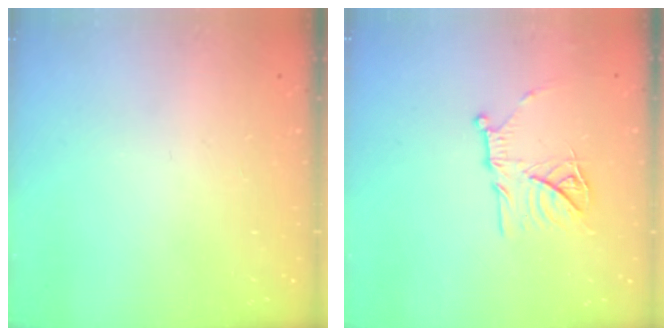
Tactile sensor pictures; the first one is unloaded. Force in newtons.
{"total": 14.9, "press": 14.8, "slide": 1.4}